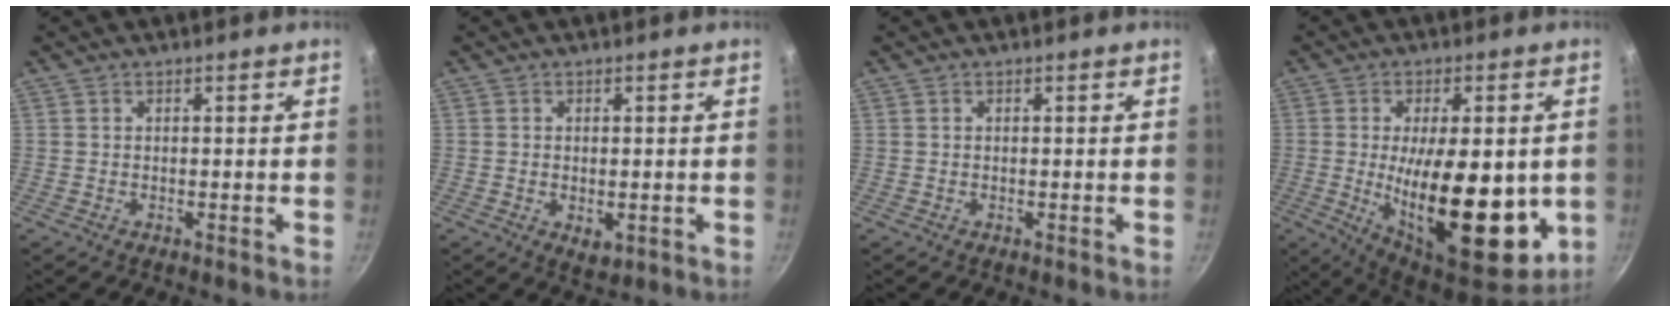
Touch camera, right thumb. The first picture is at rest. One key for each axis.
{"total": 3.3, "fx": -0.5, "fy": 2.1, "fz": 2.5, "tx": -0.037, "ty": -0.011, "tz": -0.004}
{"total": 0.0}
{"total": 23.0, "fx": -2.5, "fy": 9.9, "fz": 20.6, "tx": -0.295, "ty": -0.018, "tz": -0.027}